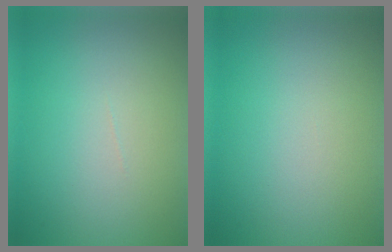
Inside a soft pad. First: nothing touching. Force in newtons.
{"total": 0.0}